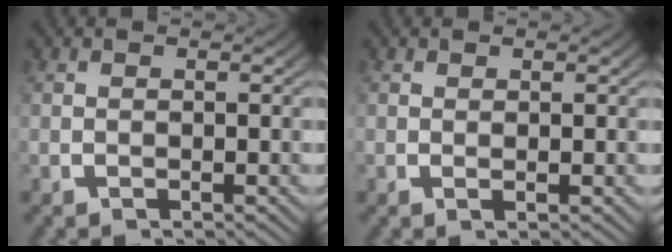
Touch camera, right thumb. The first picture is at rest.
{"total": 0.6, "force": [0.5, 0.0, 0.4], "torque": [-0.003, 0.001, 0.007]}